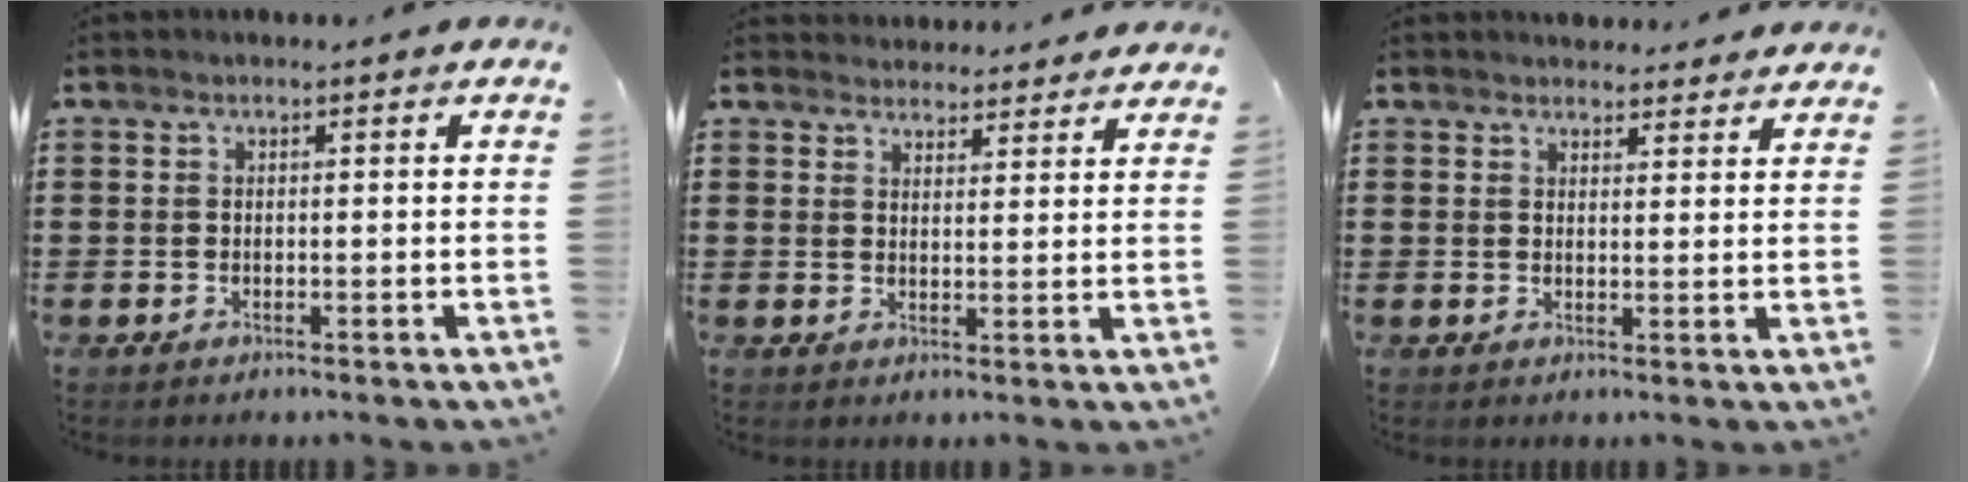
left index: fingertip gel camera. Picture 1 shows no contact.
{"total": 3.3, "force": [3.2, 0.5, -0.2], "torque": [0.001, -0.015, 0.059]}
{"total": 2.9, "force": [2.9, 0.6, 0.2], "torque": [-0.003, -0.010, 0.053]}